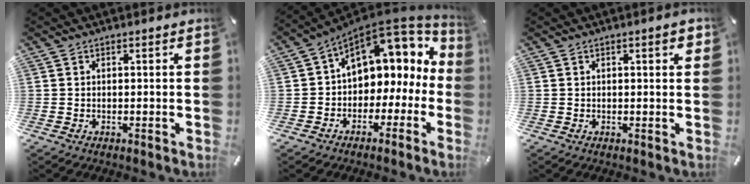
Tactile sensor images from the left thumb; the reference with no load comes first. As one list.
[{"total": 10.9, "force": [4.9, 8.0, 5.5], "torque": [-0.082, -0.046, 0.087]}, {"total": 2.1, "force": [0.8, 0.4, 1.9], "torque": [-0.029, 0.001, 0.010]}]